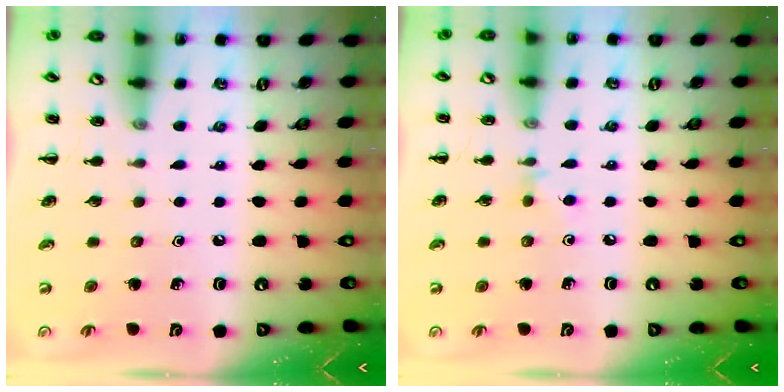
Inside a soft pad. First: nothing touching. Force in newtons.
{"total": 2.8, "press": 2.6, "slide": 1.1}